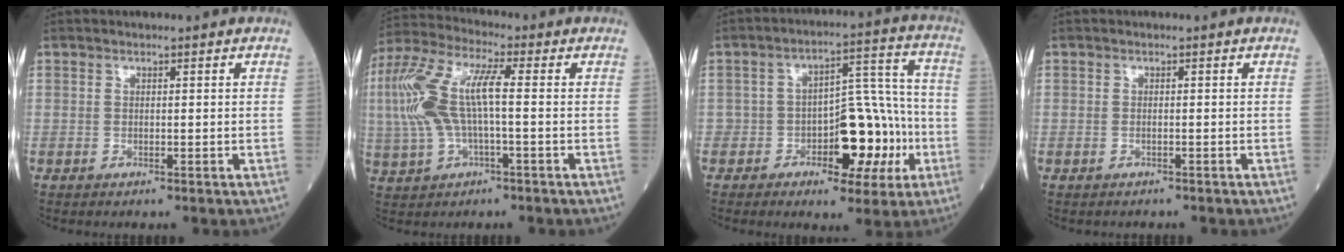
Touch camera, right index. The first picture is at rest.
{"total": 11.7, "force": [0.1, 3.1, 11.2], "torque": [-0.264, 0.025, 0.004]}
{"total": 11.6, "force": [-3.6, 5.5, 9.5], "torque": [-0.134, 0.029, -0.047]}
{"total": 0.8, "force": [-0.6, 0.5, 0.0], "torque": [-0.002, 0.002, -0.008]}